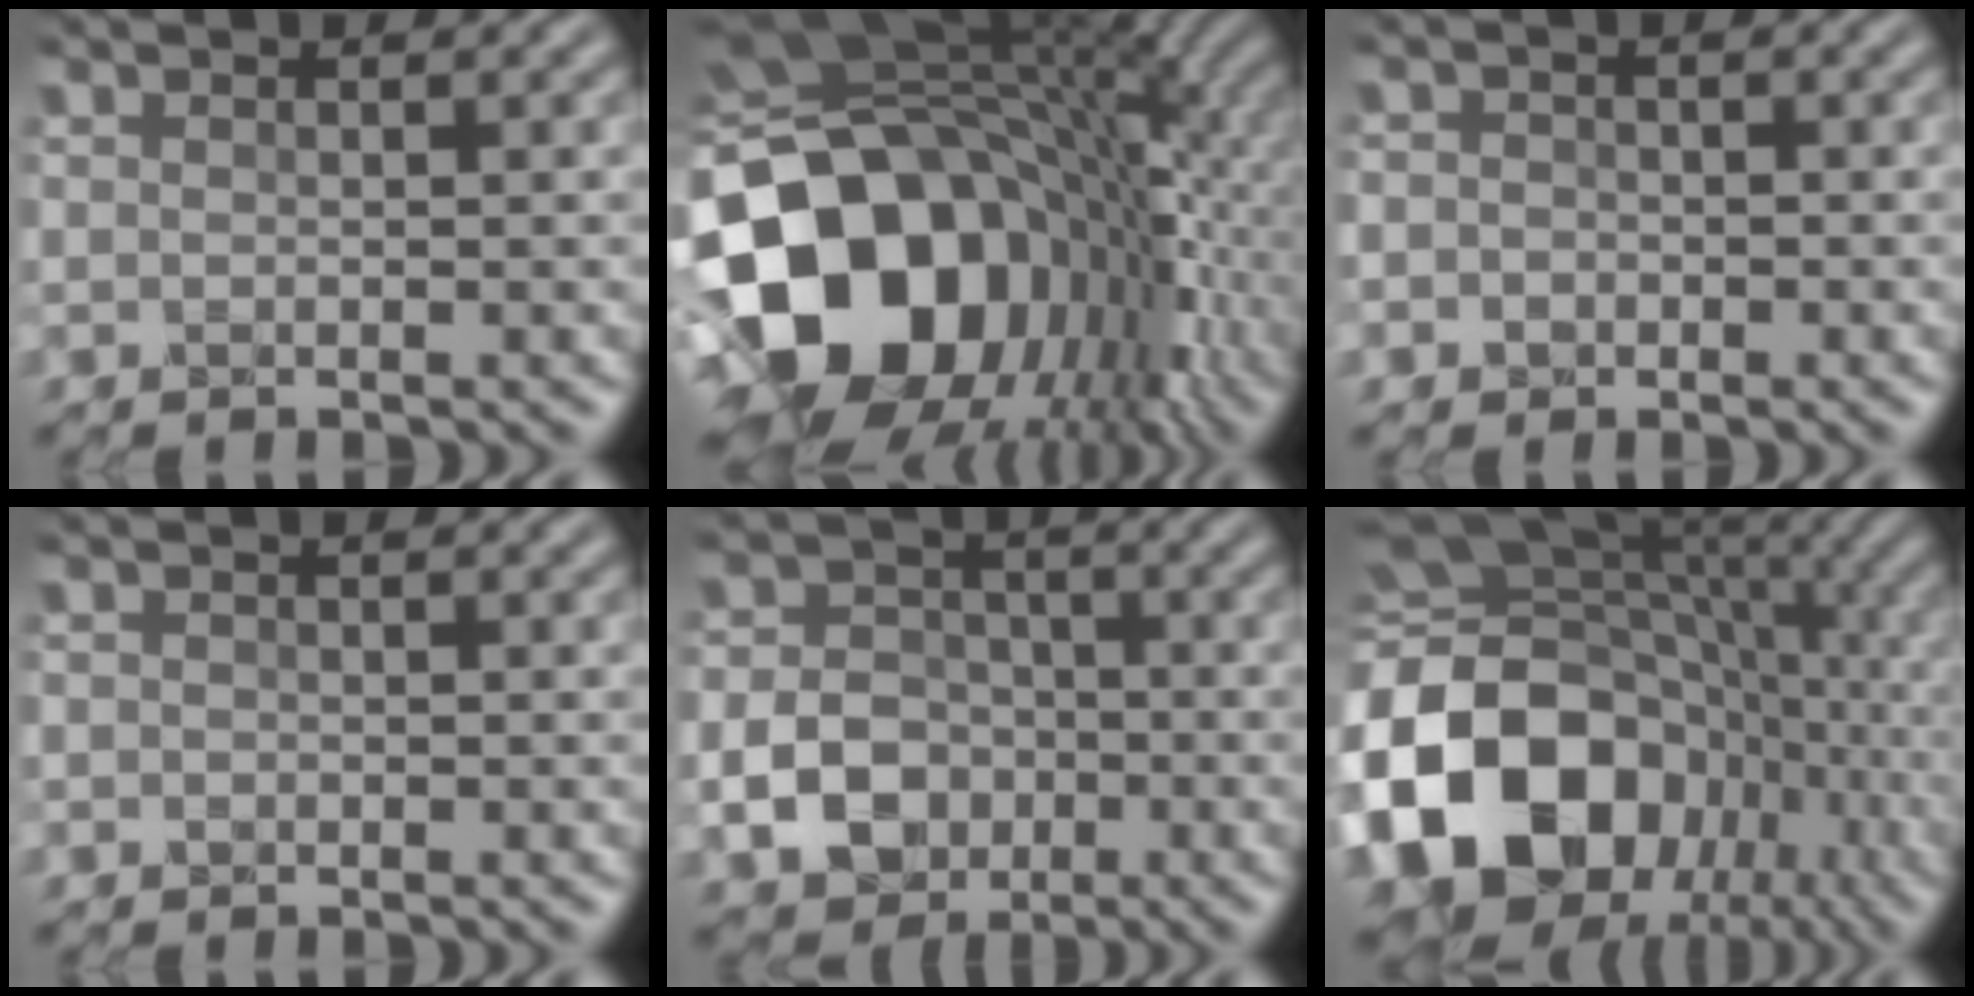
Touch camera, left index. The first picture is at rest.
{"total": 18.1, "force": [-4.9, 13.3, 11.3], "torque": [-0.227, -0.013, -0.089]}
{"total": 2.7, "force": [-0.6, 2.5, 0.9], "torque": [0.007, 0.015, -0.039]}
{"total": 0.6, "force": [-0.3, 0.5, 0.1], "torque": [0.001, 0.000, -0.013]}
{"total": 6.3, "force": [-2.2, 5.1, 2.9], "torque": [-0.035, -0.005, -0.065]}
{"total": 18.0, "force": [-5.9, 13.6, 10.2], "torque": [-0.225, -0.004, -0.117]}